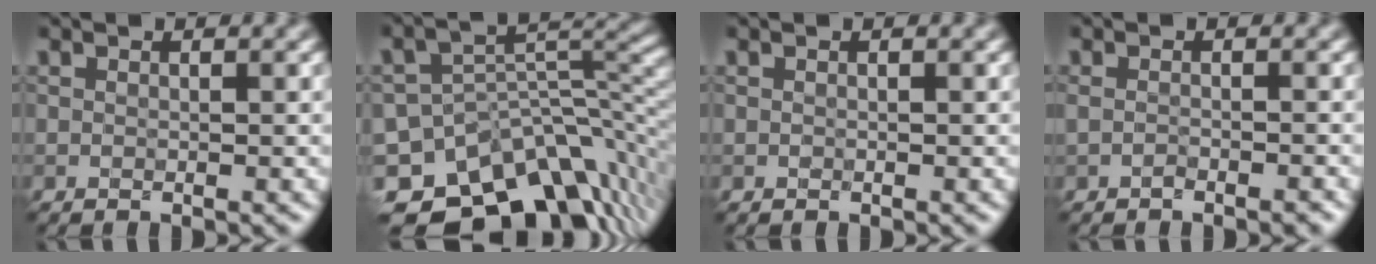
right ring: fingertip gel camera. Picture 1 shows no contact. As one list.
[{"total": 12.6, "force": [-8.4, 6.9, 6.4], "torque": [-0.121, -0.005, -0.123]}, {"total": 0.0}, {"total": 1.0, "force": [-0.8, 0.3, 0.5], "torque": [-0.009, 0.000, -0.016]}]